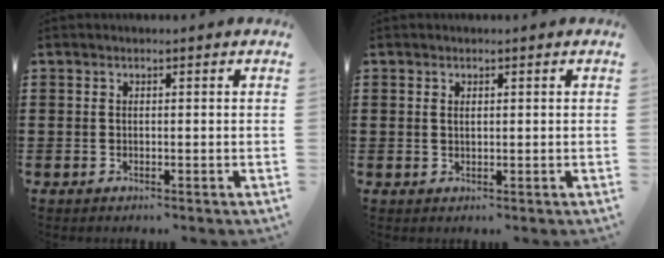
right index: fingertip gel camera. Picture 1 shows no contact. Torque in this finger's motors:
{"motor_torque": [-0.74, 1.39, -0.07, -0.01]}